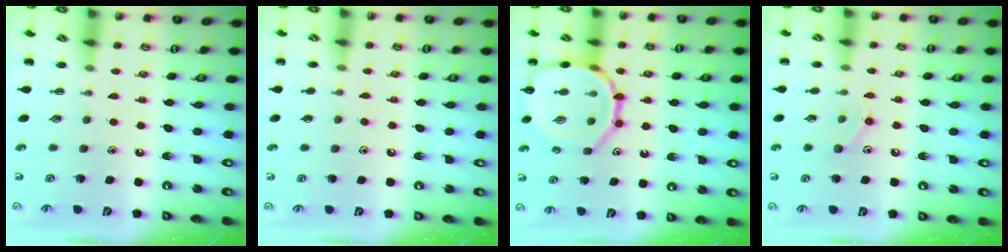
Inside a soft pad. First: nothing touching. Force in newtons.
{"total": 2.9, "press": 2.6, "slide": 1.2}
{"total": 14.1, "press": 14.0, "slide": 1.7}
{"total": 7.6, "press": 7.5, "slide": 1.4}